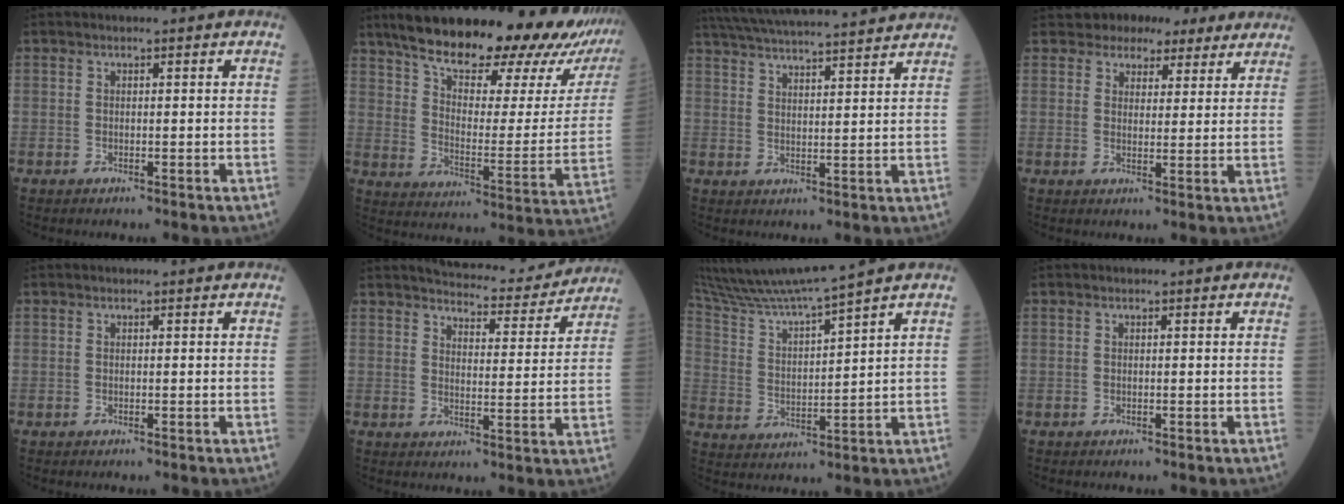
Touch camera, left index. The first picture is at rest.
{"total": 30.4, "force": [25.0, 4.6, 16.8], "torque": [-0.254, -0.046, 0.331]}
{"total": 19.9, "force": [18.3, 0.7, 7.7], "torque": [-0.140, 0.025, 0.263]}
{"total": 7.8, "force": [6.6, 3.9, 1.3], "torque": [-0.010, 0.018, 0.077]}
{"total": 0.0}
{"total": 12.2, "force": [11.7, 2.1, 2.5], "torque": [-0.026, -0.014, 0.144]}
{"total": 13.3, "force": [11.9, -2.0, 5.6], "torque": [-0.114, 0.000, 0.216]}
{"total": 0.0}